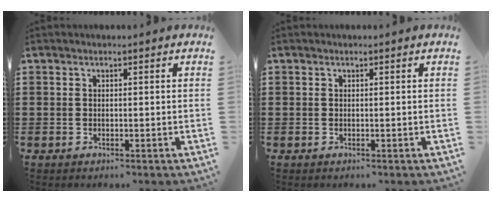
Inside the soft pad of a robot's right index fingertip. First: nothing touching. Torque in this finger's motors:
{"motor_torque": [0.16, 0.27, 0.06, 0.01]}